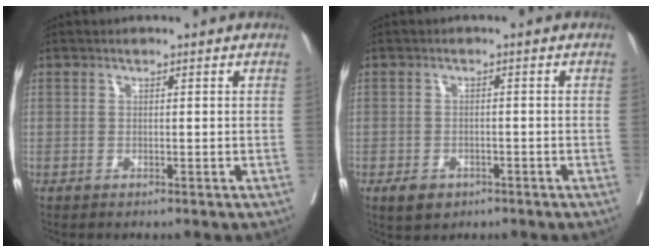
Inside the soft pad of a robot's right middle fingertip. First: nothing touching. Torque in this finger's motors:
{"motor_torque": [0.51, -0.45, 0.12, 0.04]}